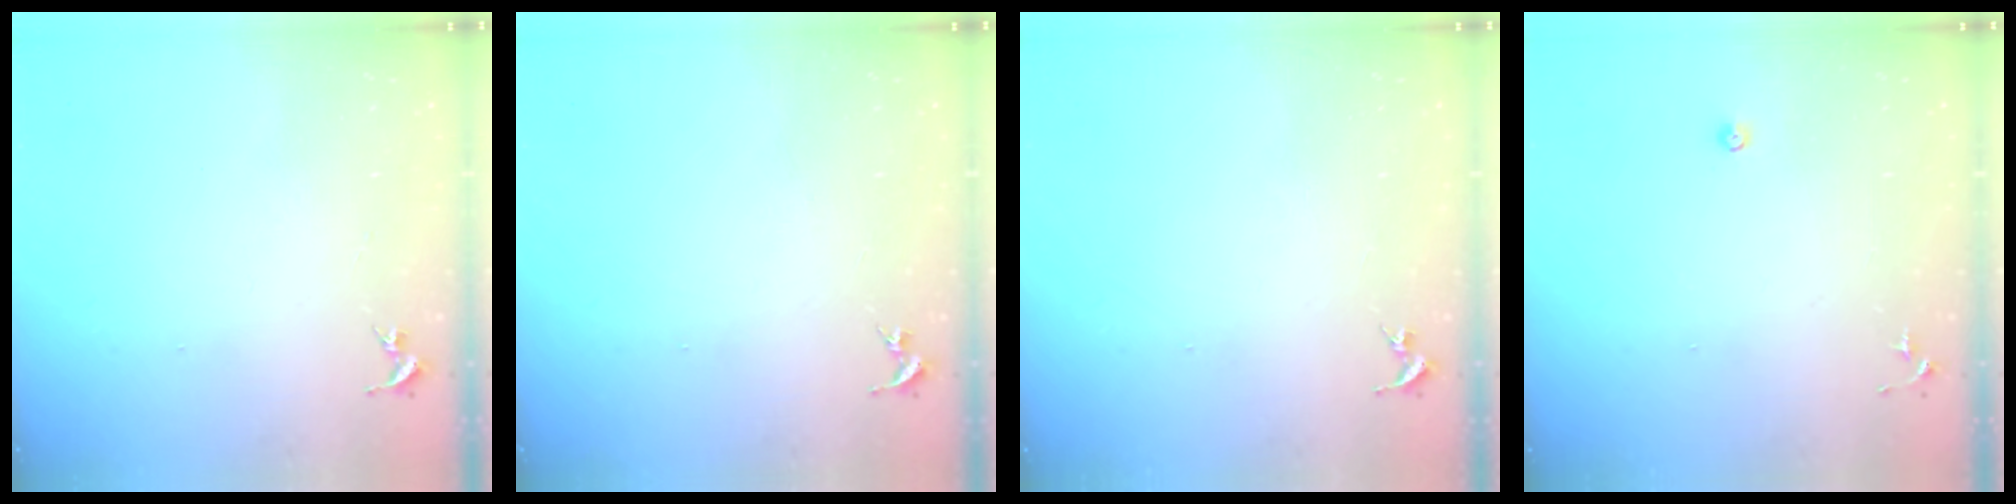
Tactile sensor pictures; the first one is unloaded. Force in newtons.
{"total": 0.0}
{"total": 0.0}
{"total": 3.4, "press": 3.3, "slide": 0.7}